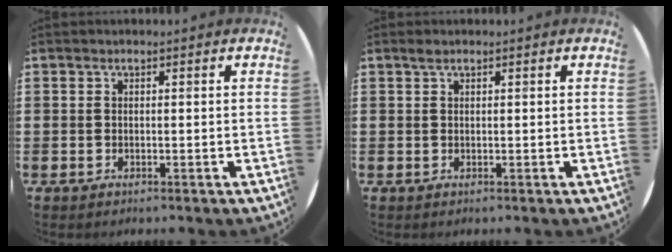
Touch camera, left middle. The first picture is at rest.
{"total": 0.6, "force": [0.5, 0.2, 0.3], "torque": [0.001, -0.001, 0.007]}